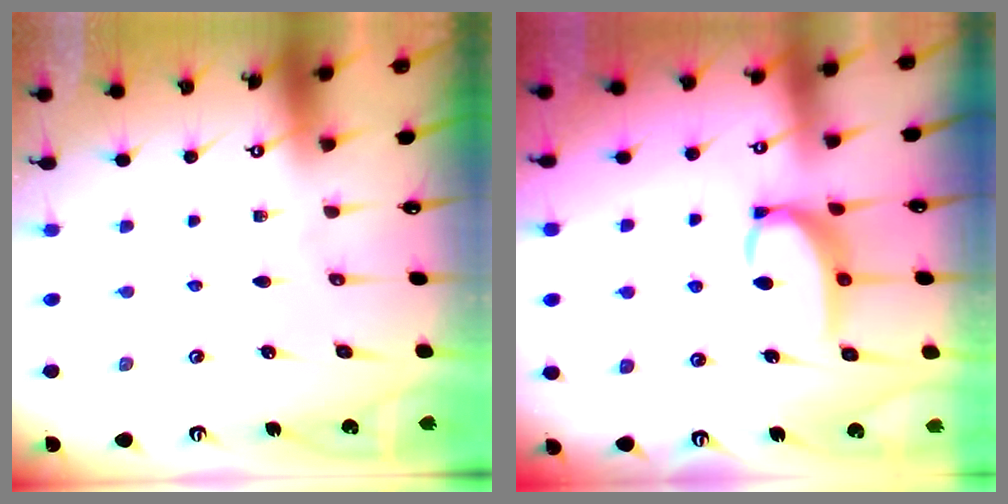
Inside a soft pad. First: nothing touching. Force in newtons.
{"total": 4.9, "press": 4.7, "slide": 1.1}